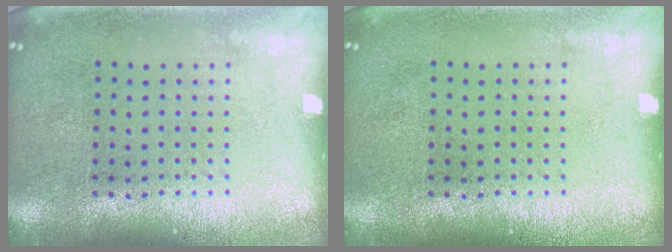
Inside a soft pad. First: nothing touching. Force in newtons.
{"total": 0.0}